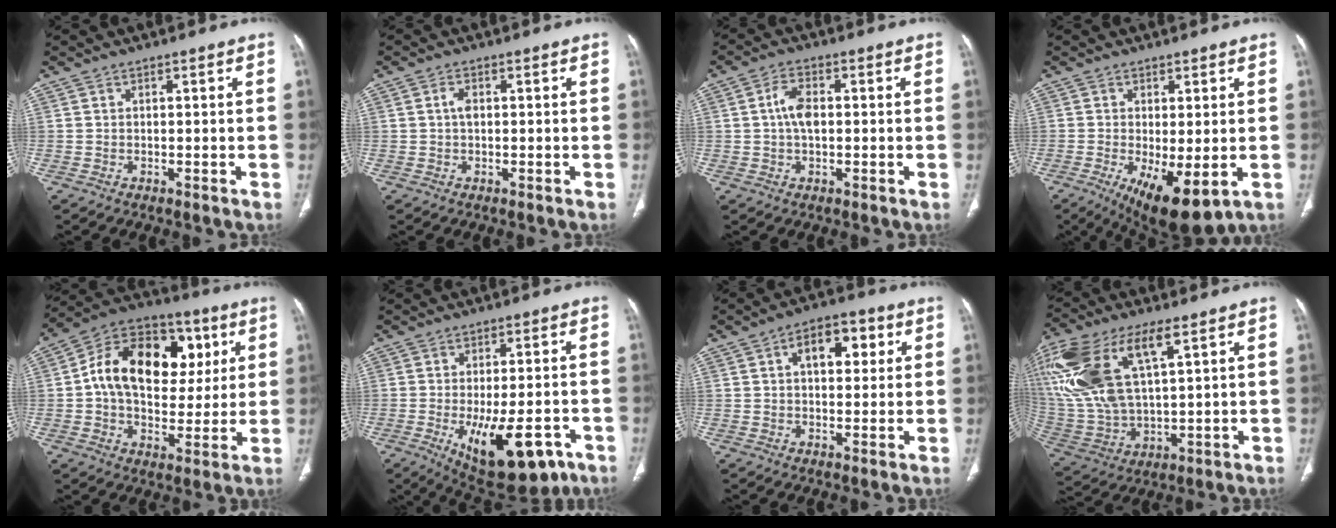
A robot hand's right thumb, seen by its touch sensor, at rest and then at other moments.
{"total": 1.9, "force": [0.2, 1.1, 1.5], "torque": [-0.030, 0.005, 0.002]}
{"total": 4.9, "force": [0.3, 2.7, 4.1], "torque": [-0.082, 0.009, 0.003]}
{"total": 10.4, "force": [-3.1, 3.8, 9.2], "torque": [-0.146, -0.023, -0.037]}
{"total": 21.9, "force": [4.4, 14.6, 15.7], "torque": [-0.223, 0.015, 0.063]}
{"total": 16.2, "force": [-6.7, 7.0, 12.9], "torque": [-0.171, 0.006, -0.079]}
{"total": 9.1, "force": [2.9, 5.2, 6.9], "torque": [-0.070, 0.010, 0.039]}
{"total": 23.5, "force": [9.6, 10.4, 18.7], "torque": [-0.426, -0.009, 0.193]}